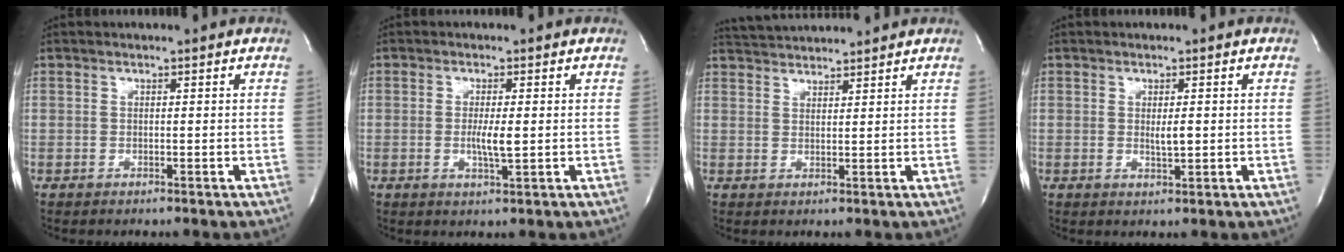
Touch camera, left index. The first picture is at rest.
{"total": 3.2, "force": [-0.2, 0.3, 3.1], "torque": [-0.063, -0.005, -0.003]}
{"total": 6.2, "force": [6.1, 0.2, 1.1], "torque": [-0.030, 0.032, 0.100]}
{"total": 1.9, "force": [0.2, 0.4, 1.8], "torque": [-0.035, -0.004, 0.005]}